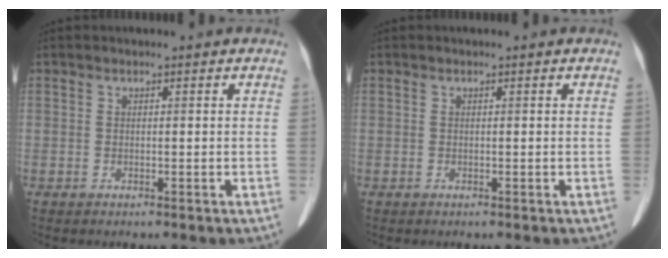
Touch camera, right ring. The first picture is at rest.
{"total": 0.0}